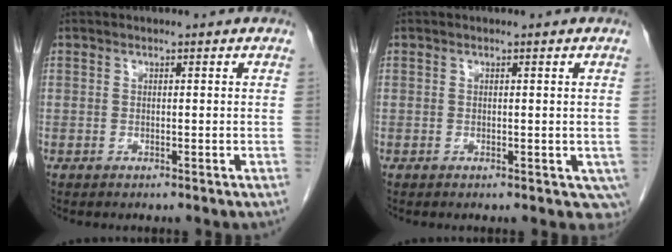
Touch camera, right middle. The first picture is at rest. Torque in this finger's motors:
{"motor_torque": [0.61, 0.02, 0.03, 0.02]}